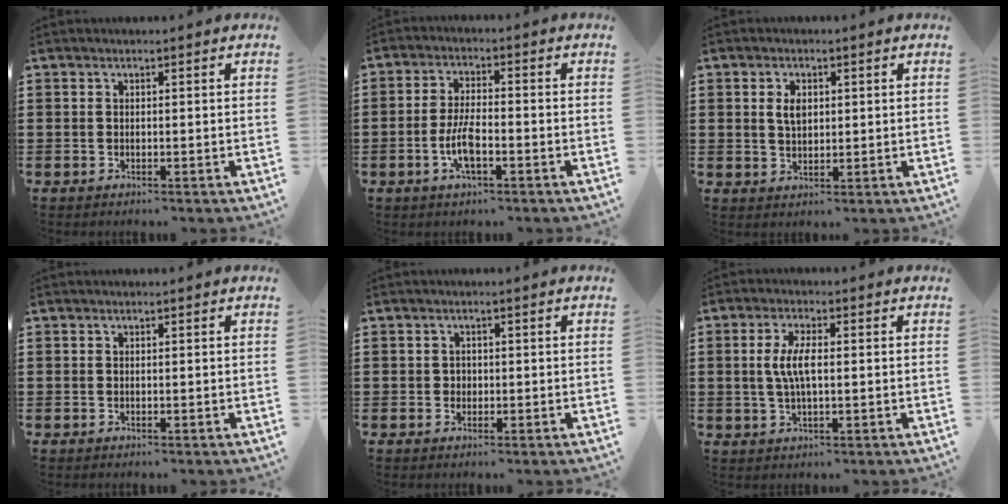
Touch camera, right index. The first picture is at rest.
{"total": 5.6, "force": [-1.9, 1.8, 5.0], "torque": [-0.114, -0.003, -0.041]}
{"total": 2.9, "force": [0.7, 1.6, 2.3], "torque": [-0.049, 0.008, 0.011]}
{"total": 0.0}
{"total": 0.8, "force": [0.0, 0.8, 0.2], "torque": [-0.008, 0.003, -0.002]}
{"total": 5.3, "force": [0.3, 1.6, 5.0], "torque": [-0.110, 0.000, -0.003]}